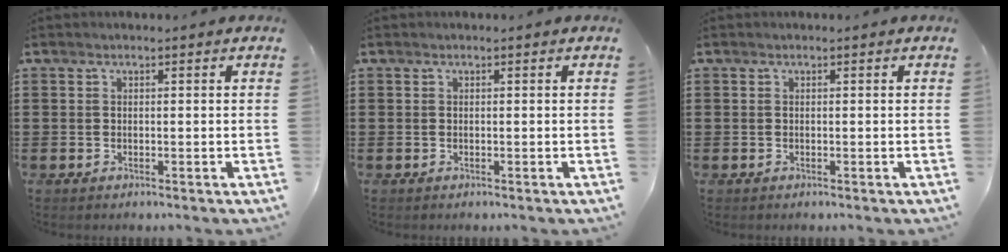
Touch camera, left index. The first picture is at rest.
{"total": 0.0}
{"total": 0.0}